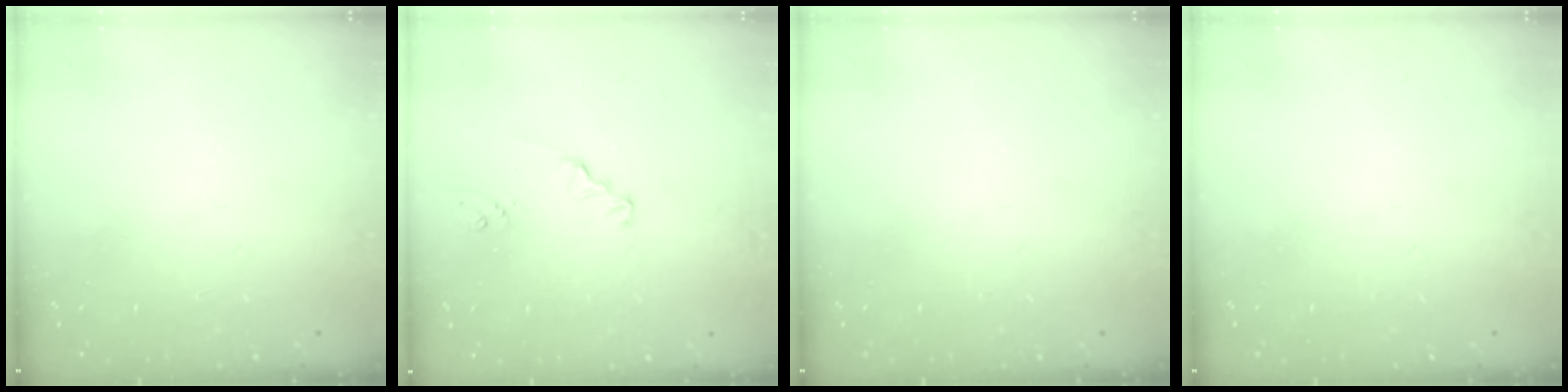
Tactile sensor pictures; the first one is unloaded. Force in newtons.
{"total": 1.5, "press": 1.4, "slide": 0.1}
{"total": 0.0}
{"total": 0.0}